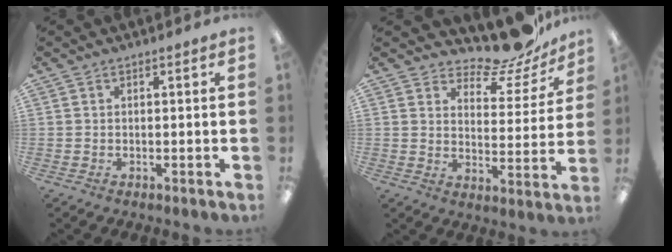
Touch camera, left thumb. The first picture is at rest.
{"total": 12.2, "force": [11.1, 3.4, 3.7], "torque": [-0.038, -0.103, 0.192]}